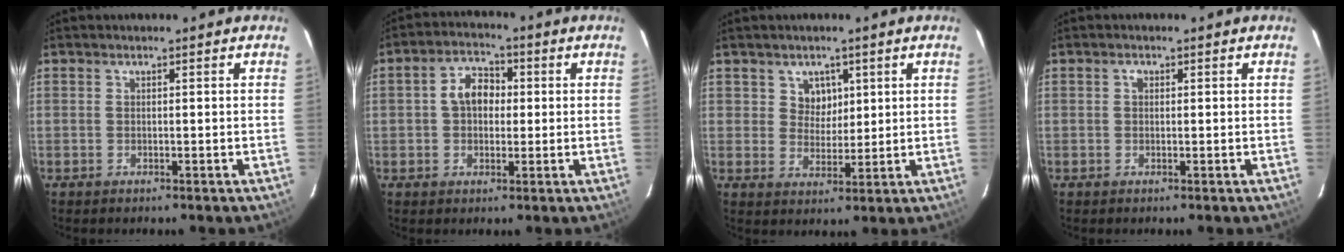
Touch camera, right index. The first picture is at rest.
{"total": 6.3, "force": [0.6, 4.6, 4.2], "torque": [-0.075, 0.022, 0.010]}
{"total": 4.4, "force": [2.0, 3.8, 1.0], "torque": [-0.011, 0.006, 0.040]}
{"total": 0.9, "force": [0.2, 0.7, 0.4], "torque": [-0.007, 0.005, 0.002]}